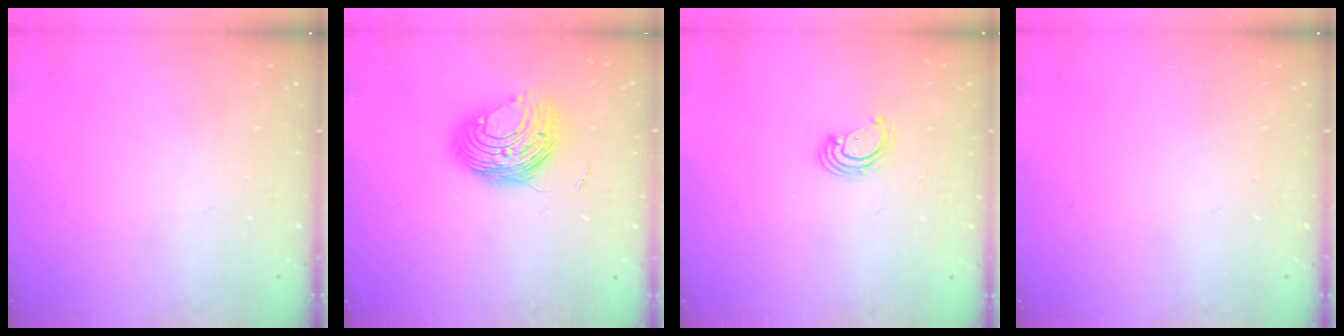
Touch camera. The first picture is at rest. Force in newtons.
{"total": 10.7, "press": 10.7, "slide": 0.6}
{"total": 2.4, "press": 2.4, "slide": 0.2}
{"total": 0.0}